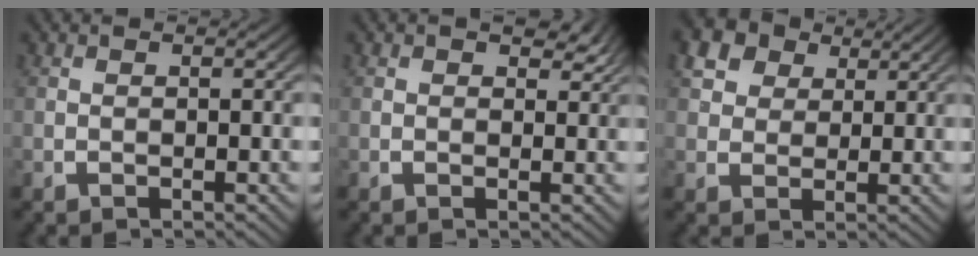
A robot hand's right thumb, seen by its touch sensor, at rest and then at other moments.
{"total": 2.0, "force": [1.6, 0.8, 1.0], "torque": [-0.002, 0.001, 0.024]}
{"total": 7.1, "force": [3.5, 5.2, 3.2], "torque": [-0.068, 0.001, 0.057]}